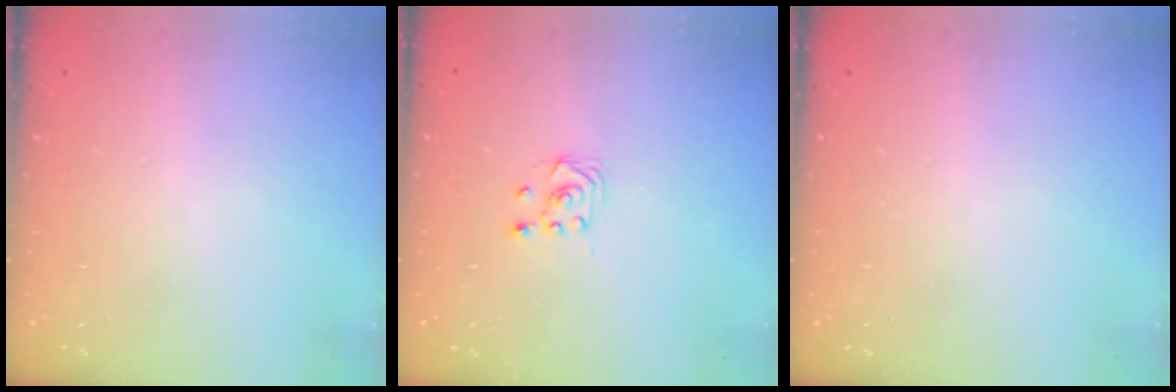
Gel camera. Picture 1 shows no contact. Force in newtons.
{"total": 2.6, "press": 2.4, "slide": 1.0}
{"total": 0.0}